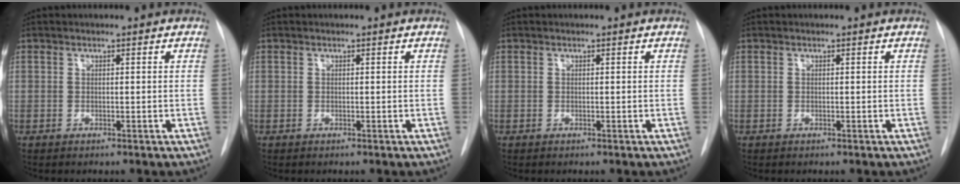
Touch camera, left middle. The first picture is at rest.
{"total": 0.0}
{"total": 0.0}
{"total": 0.0}